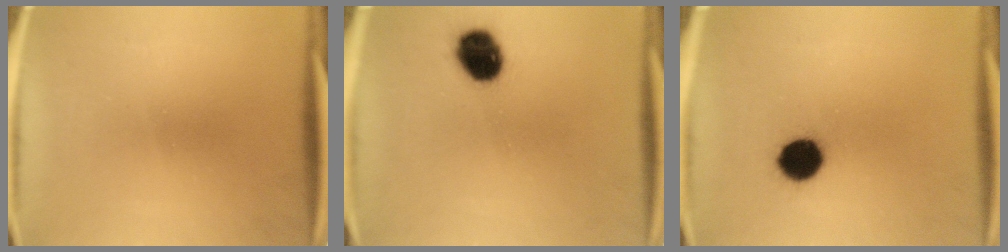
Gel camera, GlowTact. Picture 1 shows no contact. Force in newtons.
{"total": 10.1}
{"total": 8.5}